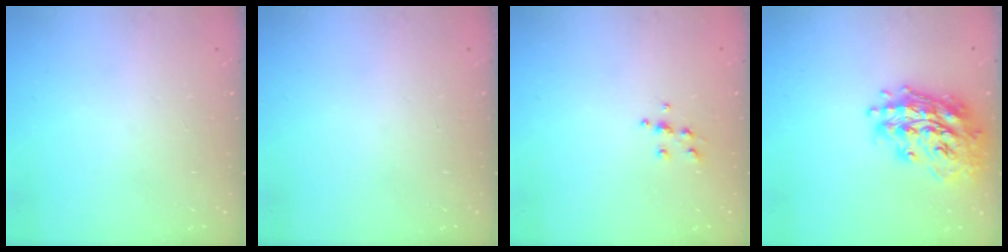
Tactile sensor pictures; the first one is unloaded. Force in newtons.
{"total": 0.0}
{"total": 5.5, "press": 5.4, "slide": 0.6}
{"total": 19.9, "press": 19.8, "slide": 2.1}